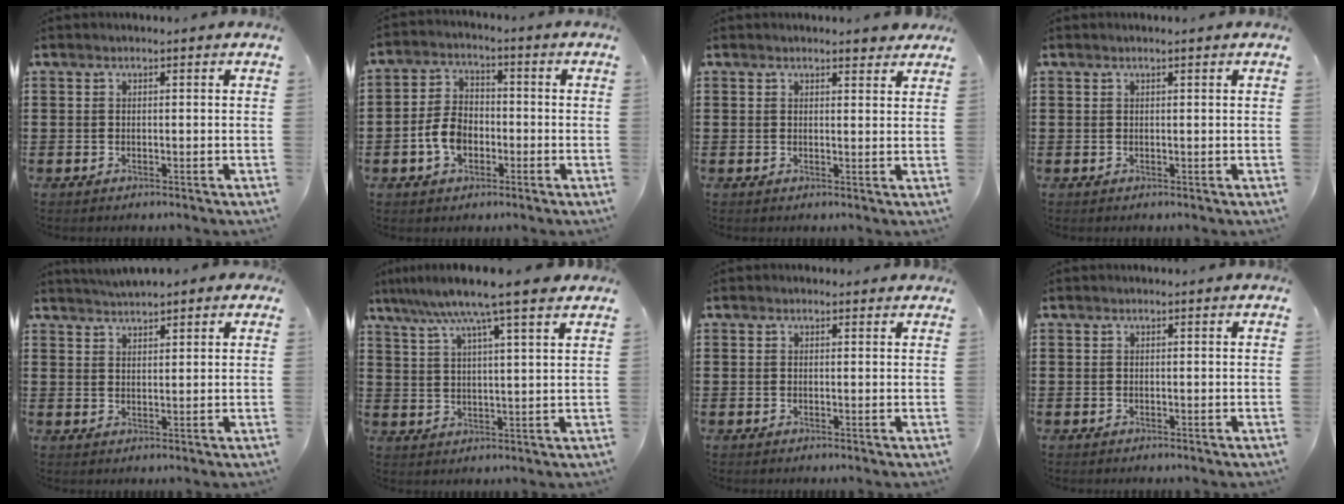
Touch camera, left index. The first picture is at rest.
{"total": 6.1, "force": [-2.0, 4.1, 4.0], "torque": [-0.100, 0.004, -0.044]}
{"total": 2.3, "force": [2.1, 0.5, 0.8], "torque": [-0.011, 0.001, 0.037]}
{"total": 0.6, "force": [0.3, -0.1, 0.5], "torque": [-0.008, -0.002, 0.007]}
{"total": 2.7, "force": [2.7, 0.3, 0.5], "torque": [-0.017, -0.003, 0.050]}
{"total": 8.8, "force": [6.9, -0.2, 5.5], "torque": [-0.126, -0.020, 0.117]}
{"total": 0.6, "force": [0.4, 0.4, 0.2], "torque": [-0.005, 0.004, 0.008]}
{"total": 0.0}